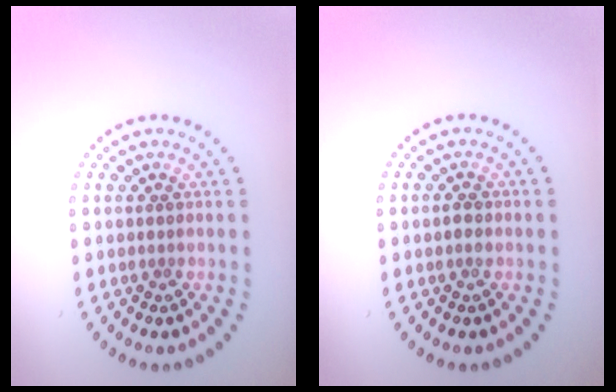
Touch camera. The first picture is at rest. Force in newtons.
{"total": 1.0, "press": 1.0, "slide": 0.1}